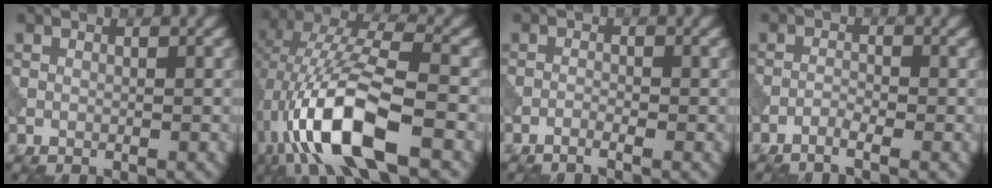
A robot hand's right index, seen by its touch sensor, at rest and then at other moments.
{"total": 12.0, "force": [-4.1, 4.2, 10.4], "torque": [-0.216, 0.011, -0.080]}
{"total": 0.9, "force": [-0.7, 0.0, 0.5], "torque": [-0.009, 0.001, -0.017]}
{"total": 1.3, "force": [-1.0, 0.1, 0.7], "torque": [-0.014, 0.001, -0.026]}